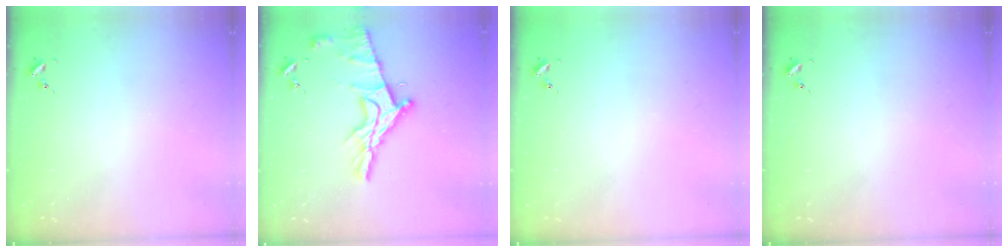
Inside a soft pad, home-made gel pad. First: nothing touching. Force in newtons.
{"total": 15.1, "press": 15.0, "slide": 1.2}
{"total": 0.0}
{"total": 0.0}